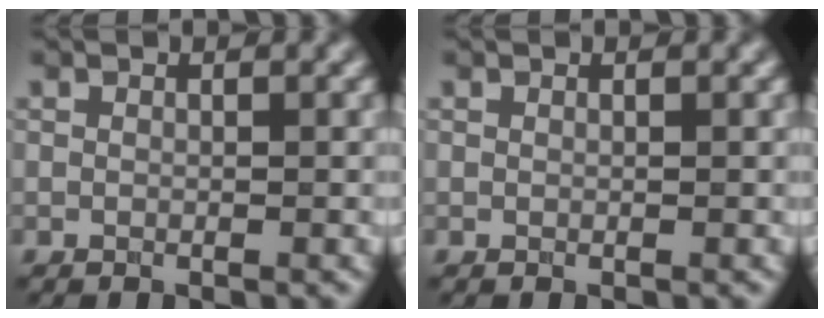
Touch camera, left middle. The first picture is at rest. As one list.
[{"total": 0.0}]